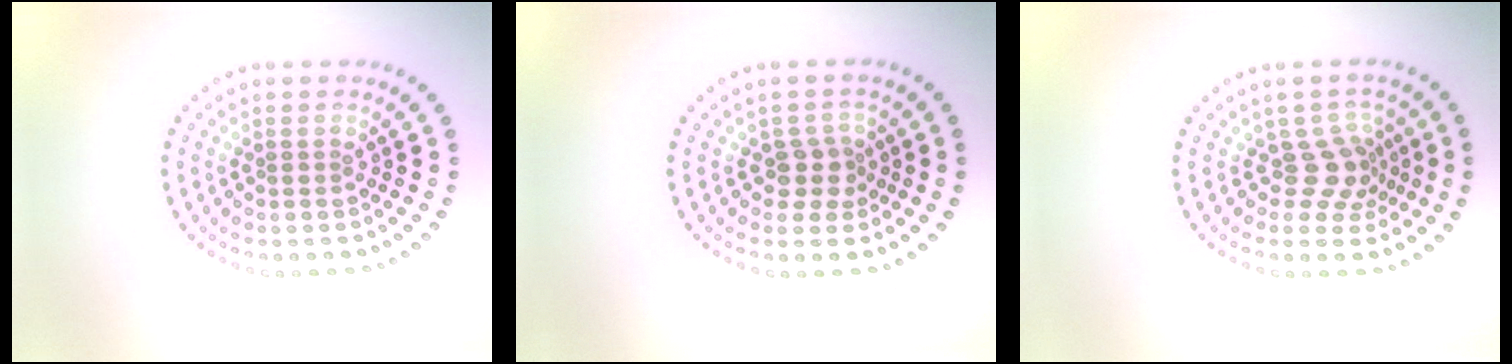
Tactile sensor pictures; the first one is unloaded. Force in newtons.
{"total": 2.1, "press": 1.7, "slide": 1.1}
{"total": 2.9, "press": 2.1, "slide": 2.0}